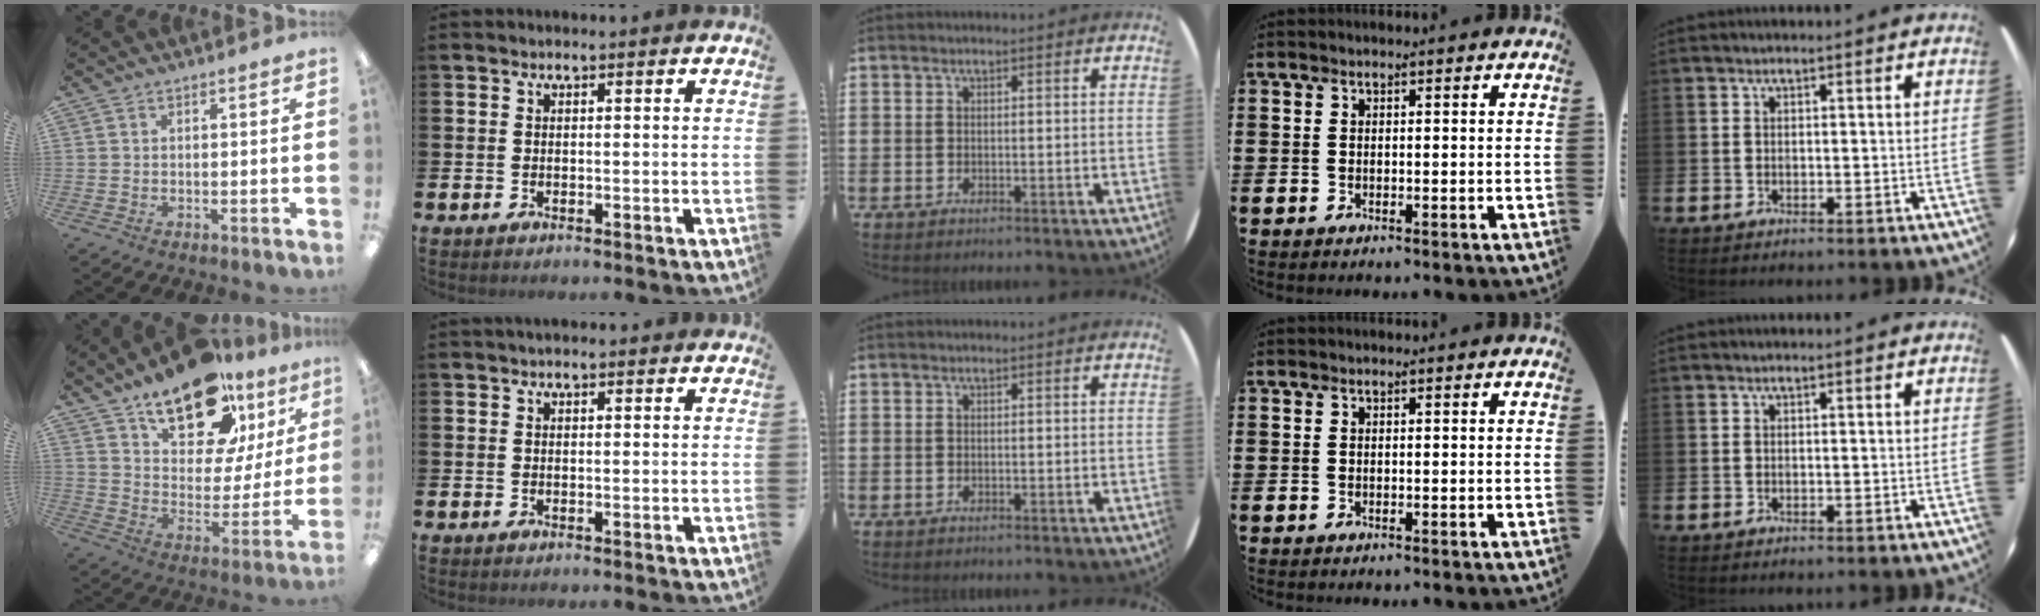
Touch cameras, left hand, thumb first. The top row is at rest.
{"thumb": {"total": 20.0, "force": [14.0, 9.5, 10.6], "torque": [-0.163, -0.081, 0.243]}, "index": {"total": 1.0, "force": [0.9, 0.3, 0.3], "torque": [0.005, 0.000, 0.014]}}